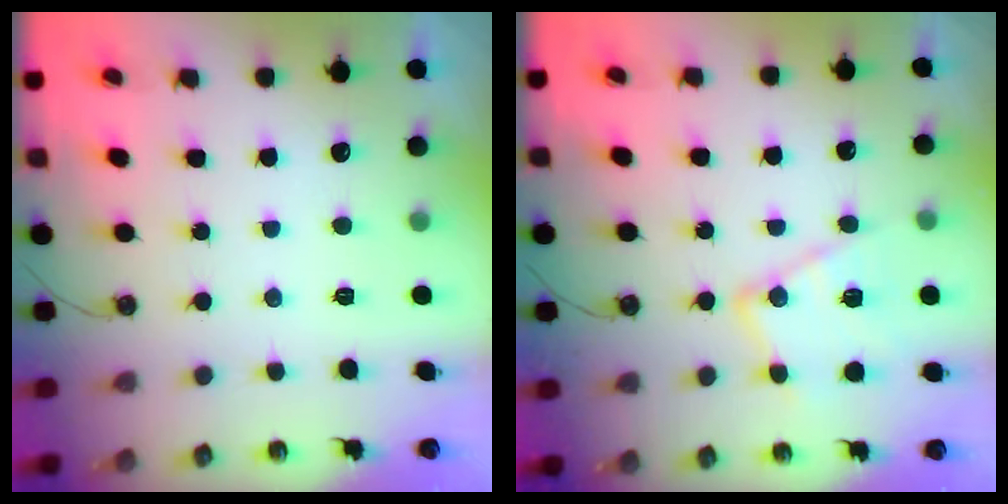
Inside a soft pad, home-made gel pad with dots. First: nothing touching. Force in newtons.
{"total": 14.1, "press": 14.1, "slide": 1.1}